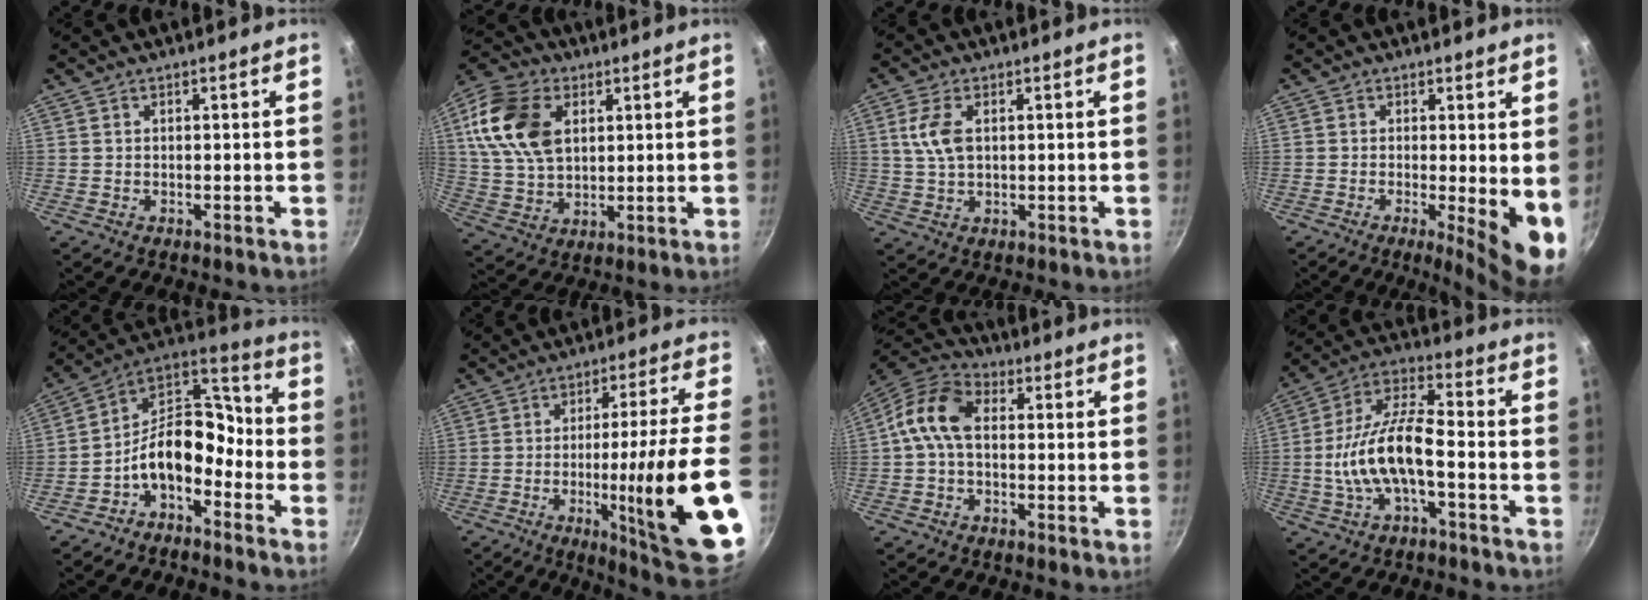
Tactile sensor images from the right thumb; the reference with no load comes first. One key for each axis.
{"total": 15.9, "fx": 4.3, "fy": 10.7, "fz": 10.9, "tx": -0.195, "ty": -0.002, "tz": 0.081}
{"total": 6.1, "fx": 1.4, "fy": 3.4, "fz": 4.9, "tx": -0.098, "ty": 0.001, "tz": 0.027}
{"total": 8.8, "fx": -0.7, "fy": 2.2, "fz": 8.5, "tx": -0.103, "ty": -0.015, "tz": -0.005}
{"total": 13.5, "fx": -5.8, "fy": 8.2, "fz": 9.0, "tx": -0.124, "ty": 0.081, "tz": -0.123}
{"total": 23.6, "fx": -6.1, "fy": 2.0, "fz": 22.7, "tx": -0.309, "ty": 0.011, "tz": -0.076}
{"total": 9.5, "fx": 0.4, "fy": 6.4, "fz": 7.1, "tx": -0.122, "ty": 0.028, "tz": -0.011}
{"total": 13.6, "fx": -3.3, "fy": 5.1, "fz": 12.2, "tx": -0.235, "ty": 0.041, "tz": -0.071}